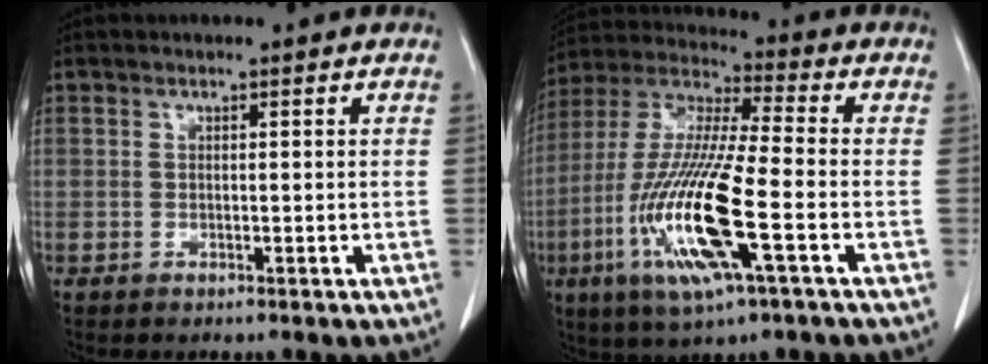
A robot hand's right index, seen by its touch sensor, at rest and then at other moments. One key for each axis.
{"total": 17.9, "fx": -5.4, "fy": 1.6, "fz": 17.0, "tx": -0.358, "ty": -0.020, "tz": -0.102}